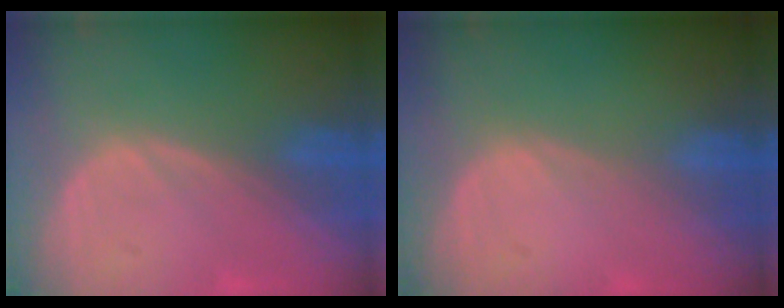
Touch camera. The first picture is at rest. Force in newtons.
{"total": 0.0}